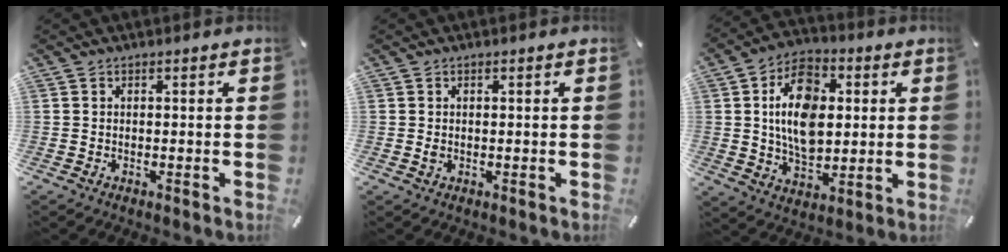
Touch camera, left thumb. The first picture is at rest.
{"total": 0.9, "force": [0.0, 0.5, 0.8], "torque": [-0.016, 0.001, -0.001]}
{"total": 15.2, "force": [2.2, 10.5, 10.9], "torque": [-0.203, 0.011, 0.037]}